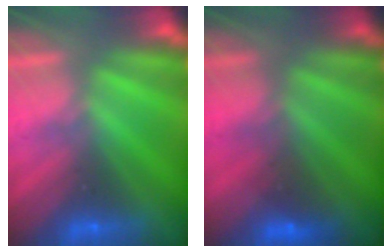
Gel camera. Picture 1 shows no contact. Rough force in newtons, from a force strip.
{"total": 1.4}